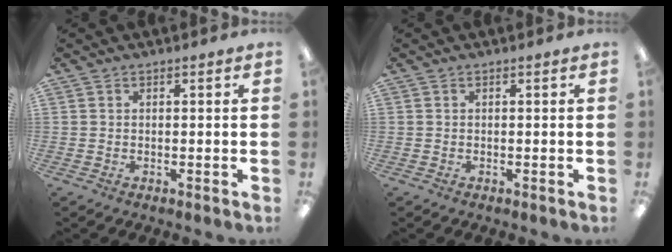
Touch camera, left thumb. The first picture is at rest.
{"total": 0.0}